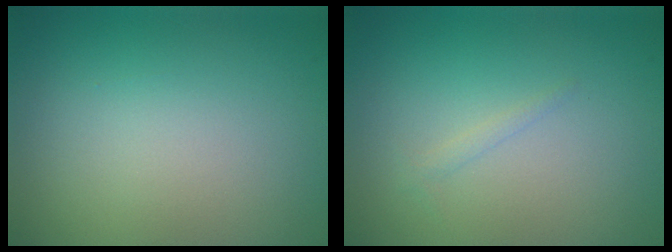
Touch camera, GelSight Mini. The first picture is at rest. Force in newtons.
{"total": 0.6, "press": 0.6, "slide": 0.1}